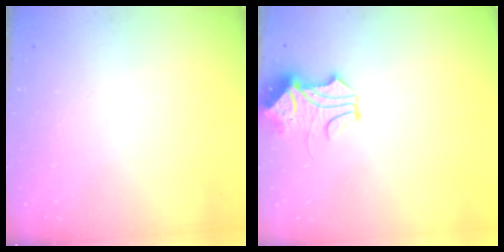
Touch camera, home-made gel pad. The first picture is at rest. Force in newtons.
{"total": 1.9, "press": 1.8, "slide": 0.7}